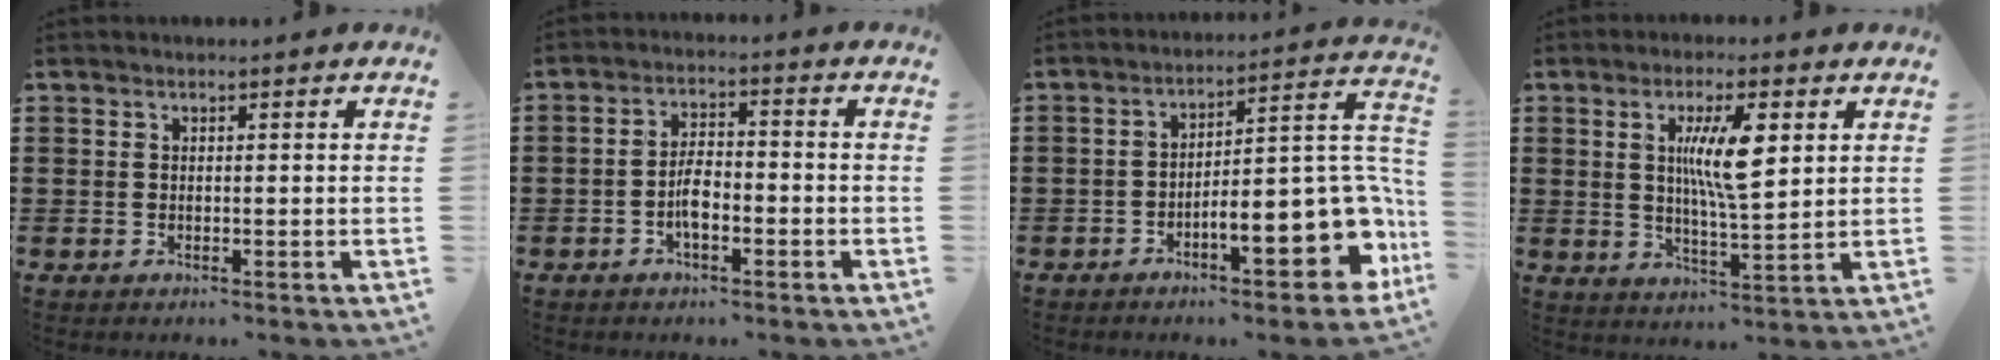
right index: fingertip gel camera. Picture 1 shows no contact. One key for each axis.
{"total": 4.4, "fx": -1.7, "fy": 1.7, "fz": 3.8, "tx": -0.081, "ty": 0.002, "tz": -0.034}
{"total": 13.0, "fx": -4.7, "fy": 4.3, "fz": 11.3, "tx": -0.137, "ty": -0.017, "tz": -0.076}
{"total": 8.6, "fx": 2.4, "fy": 1.9, "fz": 8.1, "tx": -0.144, "ty": -0.001, "tz": 0.035}